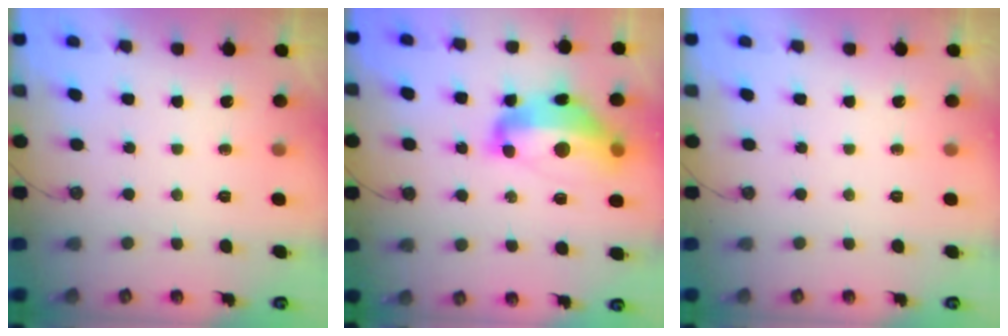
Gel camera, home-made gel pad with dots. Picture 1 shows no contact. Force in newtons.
{"total": 12.0, "press": 11.8, "slide": 1.6}
{"total": 0.0}